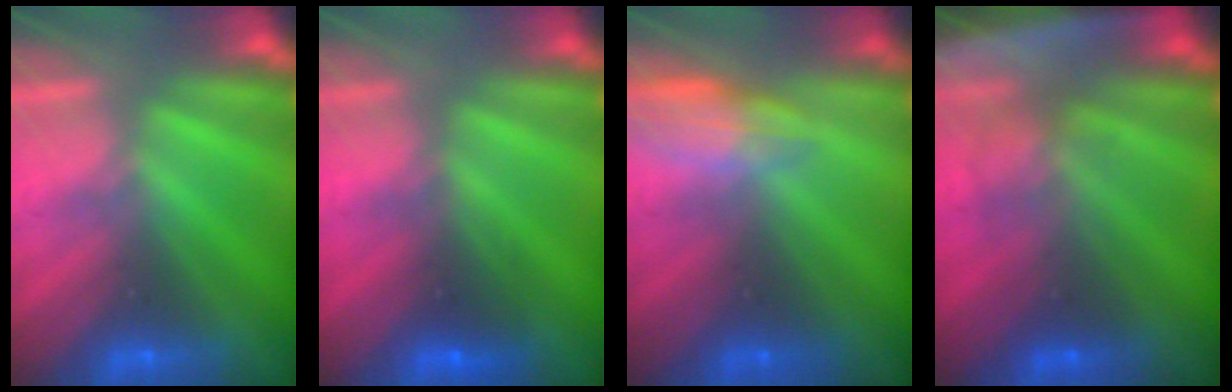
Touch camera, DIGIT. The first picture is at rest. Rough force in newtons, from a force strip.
{"total": 2.7}
{"total": 2.8}
{"total": 5.8}